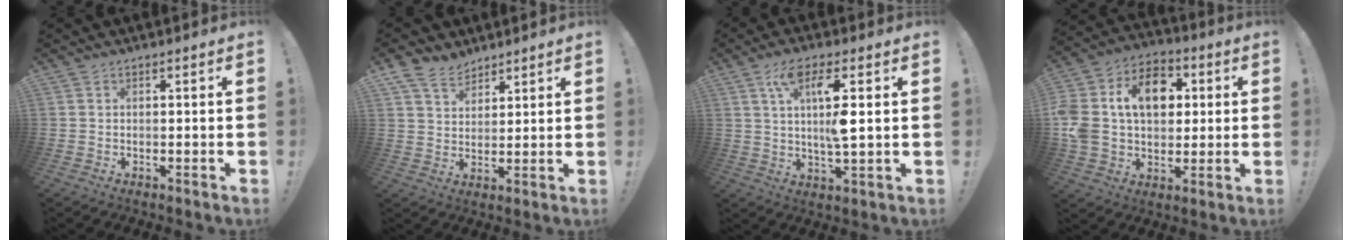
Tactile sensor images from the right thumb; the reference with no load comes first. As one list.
[{"total": 8.2, "force": [6.3, 4.5, 2.5], "torque": [-0.056, -0.034, 0.125]}, {"total": 10.6, "force": [3.6, 2.2, 9.8], "torque": [-0.172, -0.005, 0.058]}, {"total": 18.4, "force": [3.8, 13.8, 11.6], "torque": [-0.200, 0.010, 0.072]}]